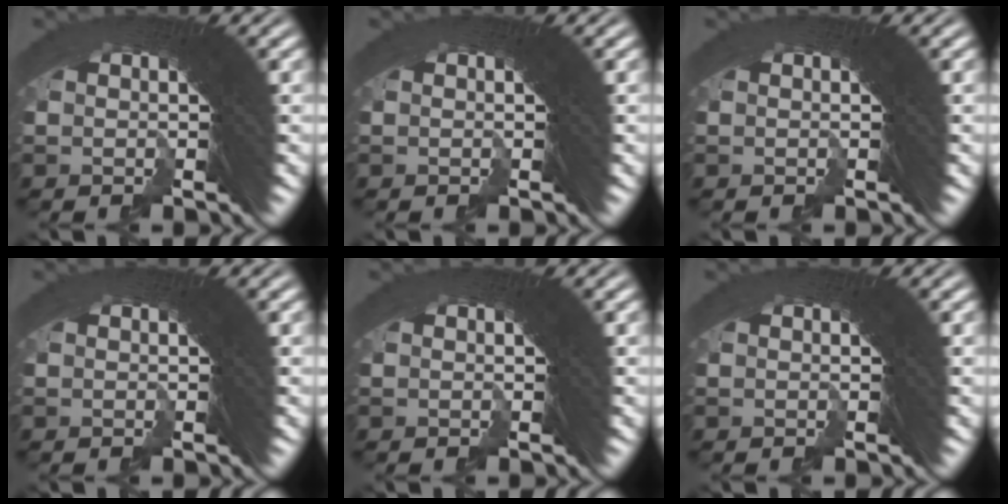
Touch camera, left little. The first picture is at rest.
{"total": 0.0}
{"total": 0.0}
{"total": 0.0}
{"total": 0.0}
{"total": 0.0}